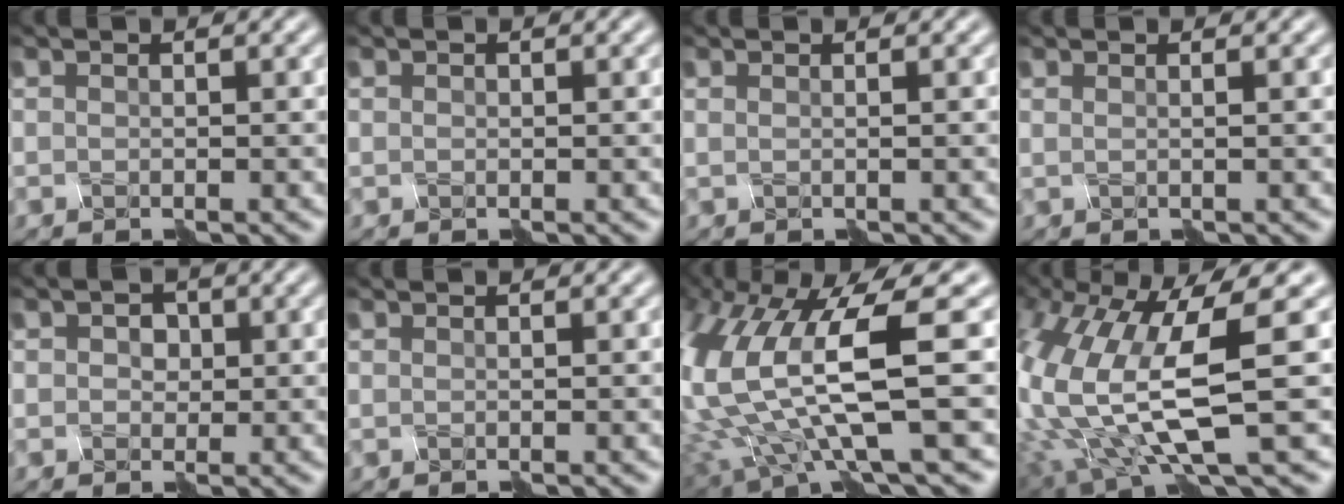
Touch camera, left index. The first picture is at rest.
{"total": 0.0}
{"total": 1.2, "force": [0.5, 0.6, 0.9], "torque": [0.001, 0.007, -0.014]}
{"total": 1.8, "force": [0.8, 0.9, 1.3], "torque": [0.000, 0.012, -0.020]}
{"total": 1.8, "force": [-0.2, 1.6, 0.8], "torque": [-0.018, 0.002, -0.012]}
{"total": 0.0}
{"total": 11.2, "force": [0.6, 3.4, 10.6], "torque": [-0.232, -0.013, 0.023]}
{"total": 11.1, "force": [0.3, 4.1, 10.3], "torque": [-0.233, -0.025, 0.023]}